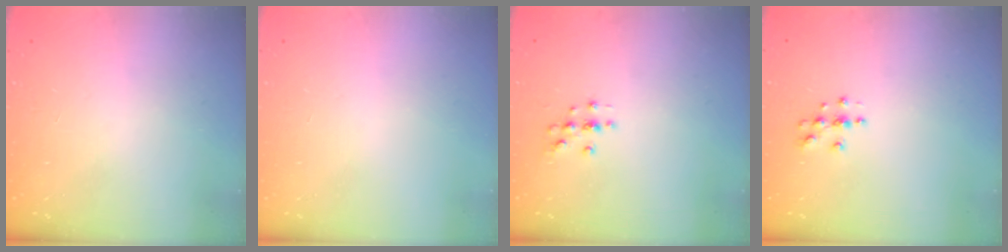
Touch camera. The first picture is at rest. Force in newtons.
{"total": 0.0}
{"total": 2.0, "press": 2.0, "slide": 0.2}
{"total": 3.8, "press": 3.8, "slide": 0.4}